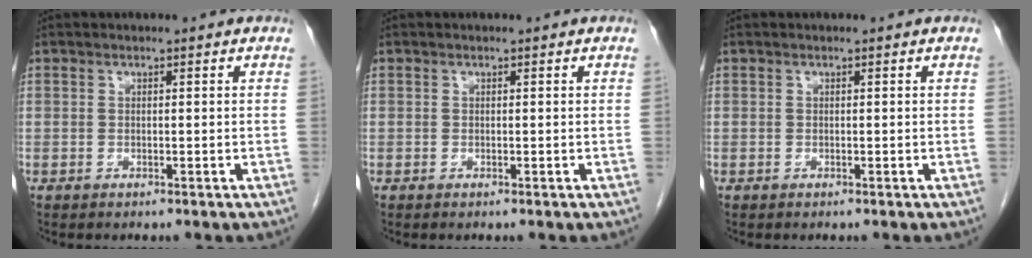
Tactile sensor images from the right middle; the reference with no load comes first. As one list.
[{"total": 0.0}, {"total": 0.0}]